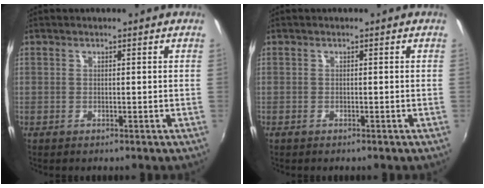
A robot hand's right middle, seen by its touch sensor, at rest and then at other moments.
{"total": 0.7, "force": [-0.6, 0.3, 0.3], "torque": [-0.007, -0.002, -0.011]}